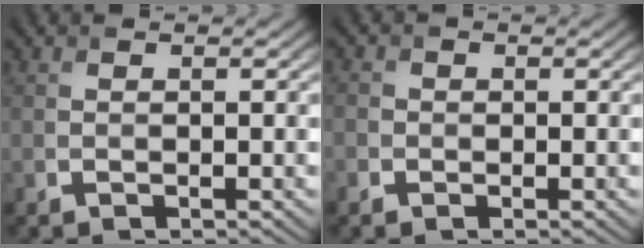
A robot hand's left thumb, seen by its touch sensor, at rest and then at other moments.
{"total": 1.5, "force": [-0.4, 1.5, 0.2], "torque": [0.002, 0.002, -0.014]}